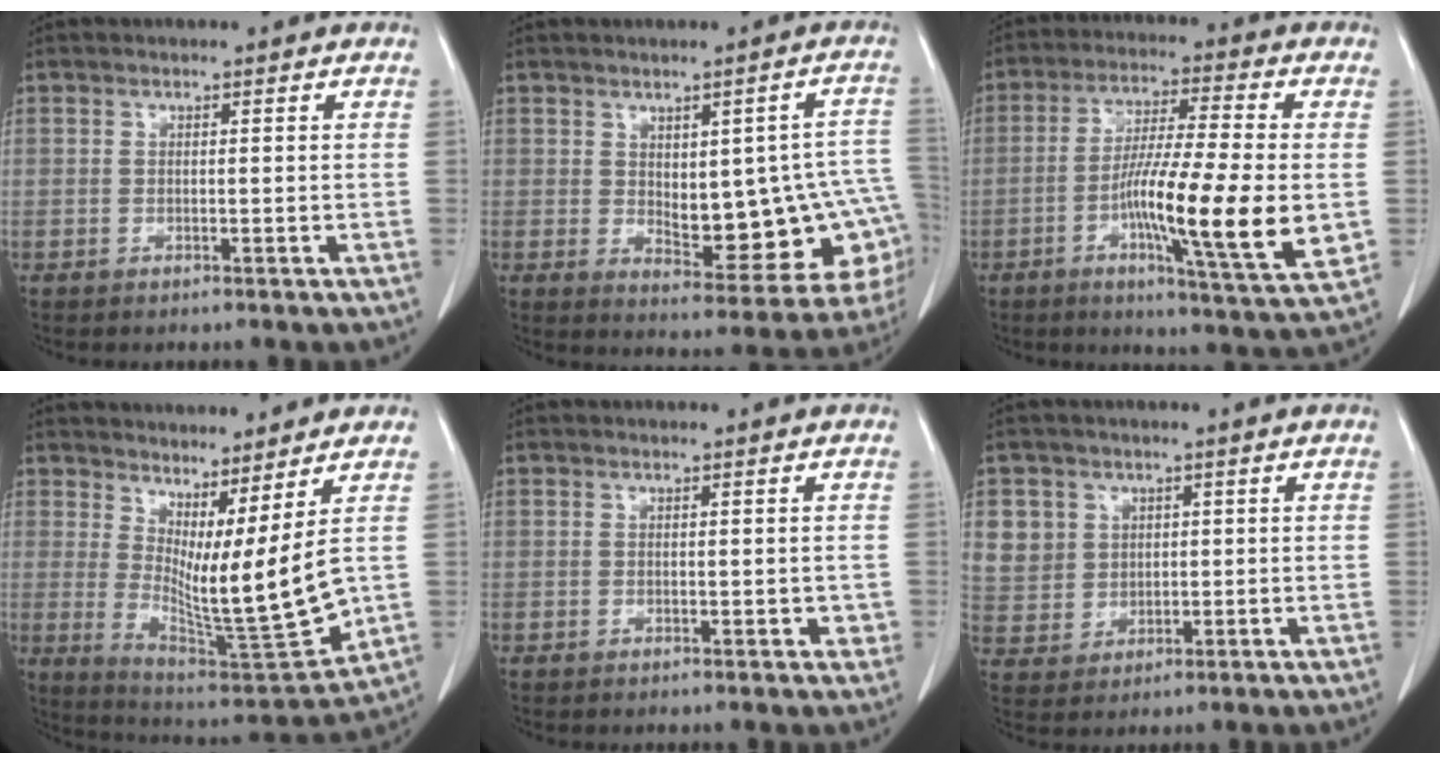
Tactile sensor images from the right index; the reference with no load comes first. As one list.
[{"total": 16.0, "force": [-1.0, 6.0, 14.8], "torque": [-0.144, 0.020, 0.011]}, {"total": 16.8, "force": [-3.0, 0.6, 16.5], "torque": [-0.277, -0.019, -0.055]}, {"total": 12.9, "force": [2.6, 0.8, 12.6], "torque": [-0.205, -0.039, 0.056]}, {"total": 1.6, "force": [0.0, 0.7, 1.4], "torque": [-0.013, -0.003, 0.004]}, {"total": 7.4, "force": [2.7, 6.8, 1.0], "torque": [-0.026, 0.013, 0.067]}]